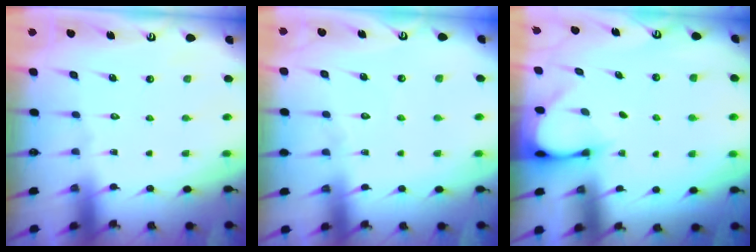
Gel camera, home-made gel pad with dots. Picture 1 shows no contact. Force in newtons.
{"total": 3.2, "press": 3.1, "slide": 0.5}
{"total": 3.4, "press": 3.4, "slide": 0.3}